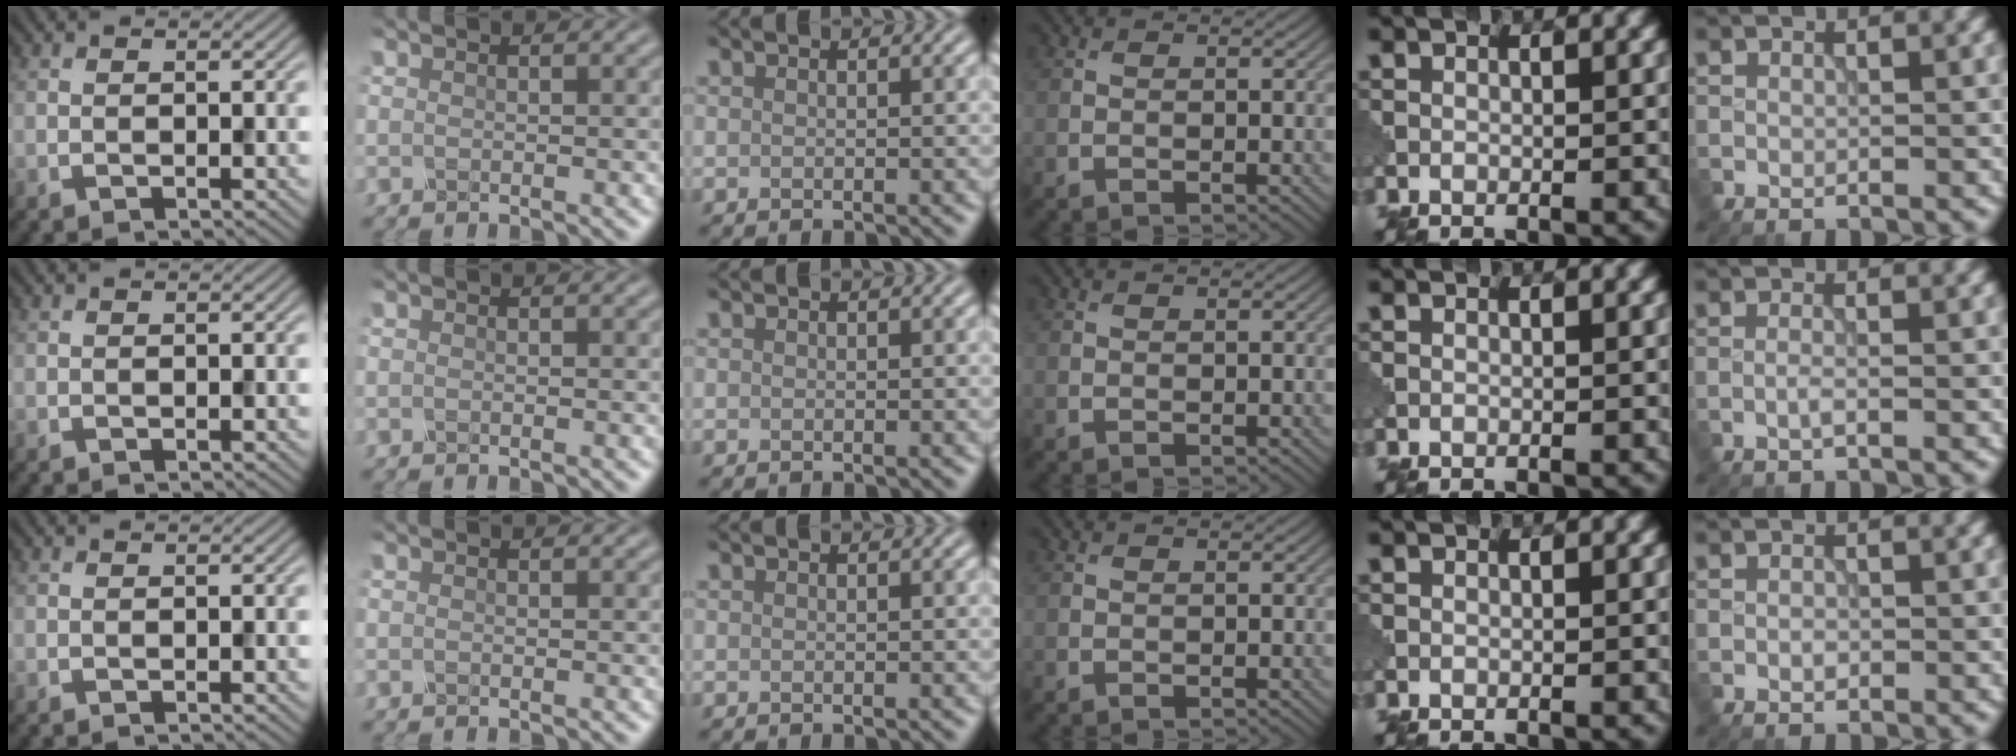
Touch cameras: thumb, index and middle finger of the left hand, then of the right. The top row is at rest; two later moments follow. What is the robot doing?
{"motion": "shake", "object": "sieve"}